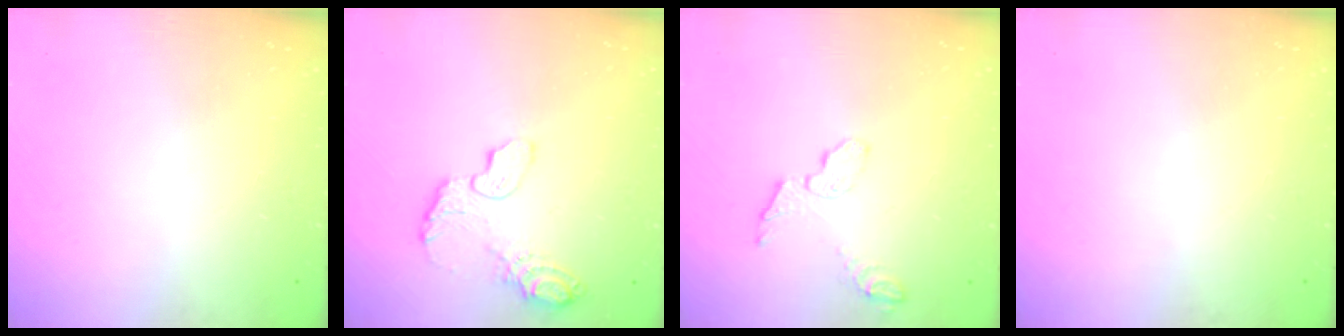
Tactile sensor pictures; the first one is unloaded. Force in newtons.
{"total": 9.0, "press": 8.9, "slide": 0.6}
{"total": 6.4, "press": 6.4, "slide": 0.5}
{"total": 0.0}